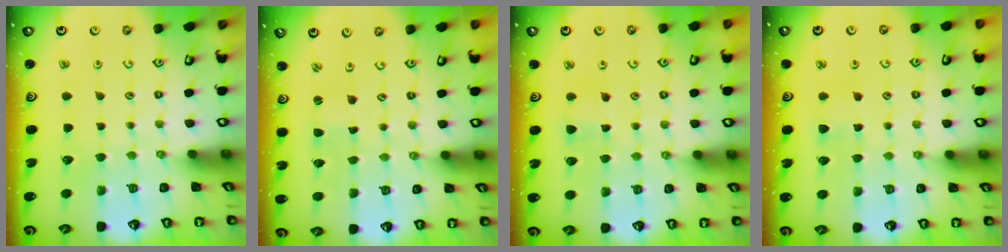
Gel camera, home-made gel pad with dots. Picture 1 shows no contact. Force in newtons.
{"total": 0.0}
{"total": 2.9, "press": 2.9, "slide": 0.4}
{"total": 3.5, "press": 3.5, "slide": 0.6}